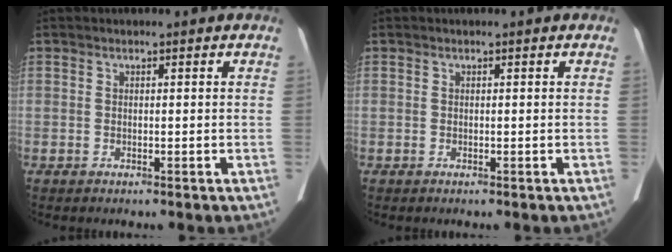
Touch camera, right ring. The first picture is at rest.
{"total": 0.0}